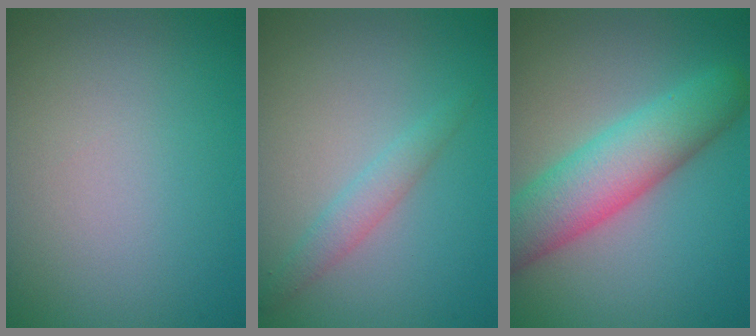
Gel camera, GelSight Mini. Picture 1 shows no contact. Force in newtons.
{"total": 1.7, "press": 1.7, "slide": 0.0}
{"total": 6.9, "press": 6.9, "slide": 0.3}